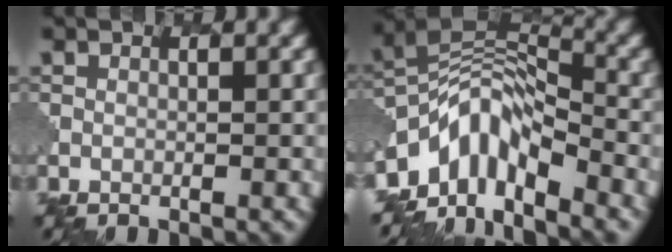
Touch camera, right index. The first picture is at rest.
{"total": 7.0, "force": [-4.6, 3.2, 4.2], "torque": [-0.059, 0.002, -0.099]}